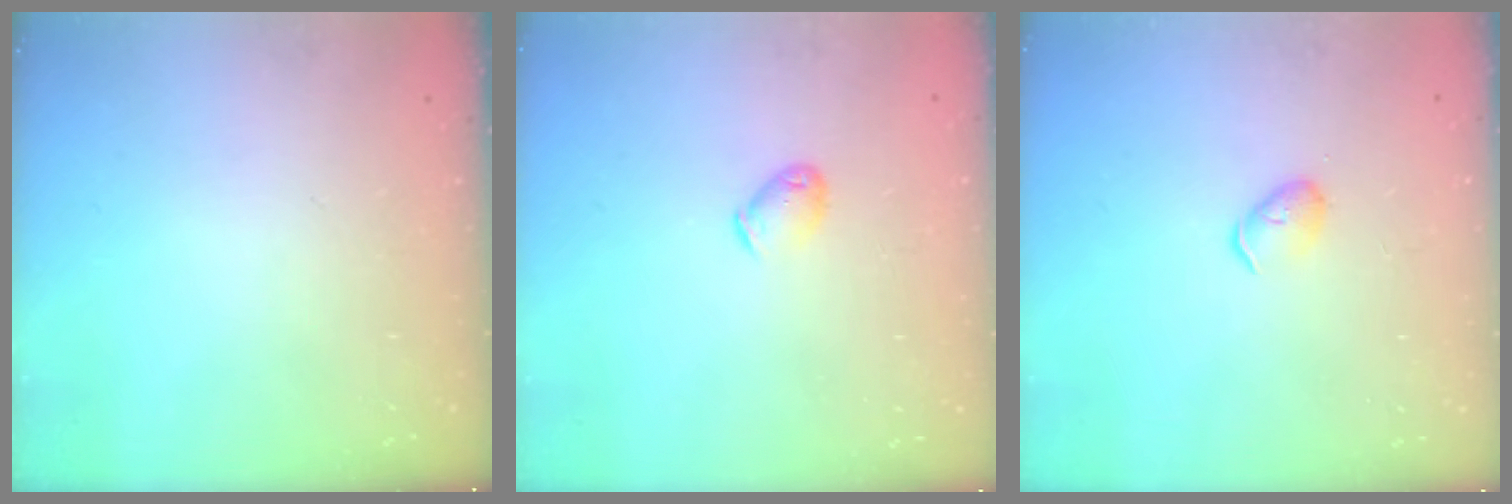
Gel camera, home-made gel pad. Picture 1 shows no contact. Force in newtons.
{"total": 4.8, "press": 4.7, "slide": 0.7}
{"total": 3.7, "press": 3.6, "slide": 0.7}